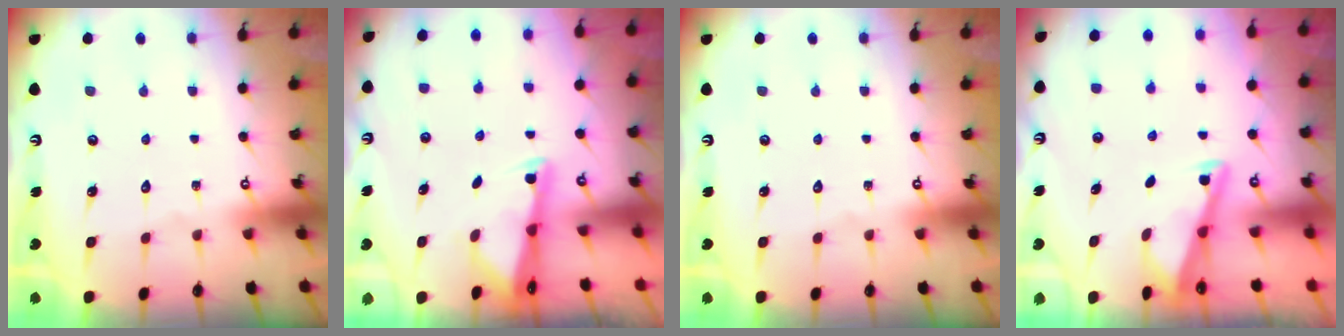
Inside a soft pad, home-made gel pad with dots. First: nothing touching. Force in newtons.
{"total": 1.9, "press": 1.9, "slide": 0.4}
{"total": 0.0}
{"total": 2.9, "press": 2.9, "slide": 0.3}